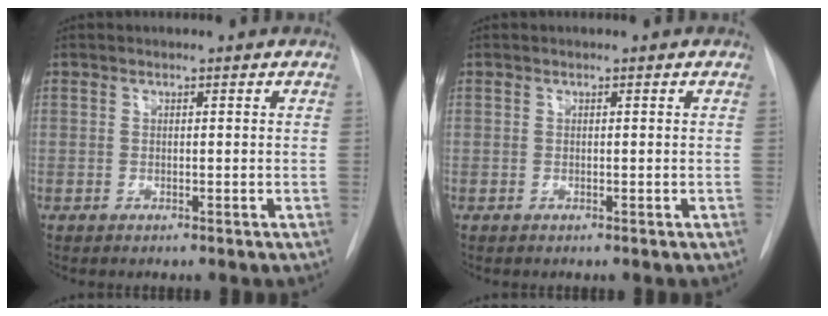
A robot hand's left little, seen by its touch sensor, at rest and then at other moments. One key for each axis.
{"total": 0.0}